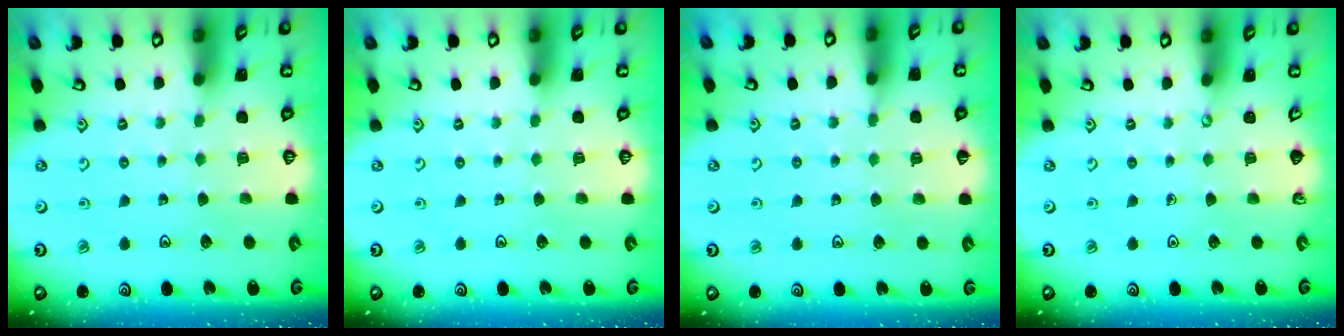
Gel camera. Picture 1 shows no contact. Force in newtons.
{"total": 0.0}
{"total": 2.7, "press": 2.7, "slide": 0.4}
{"total": 0.0}